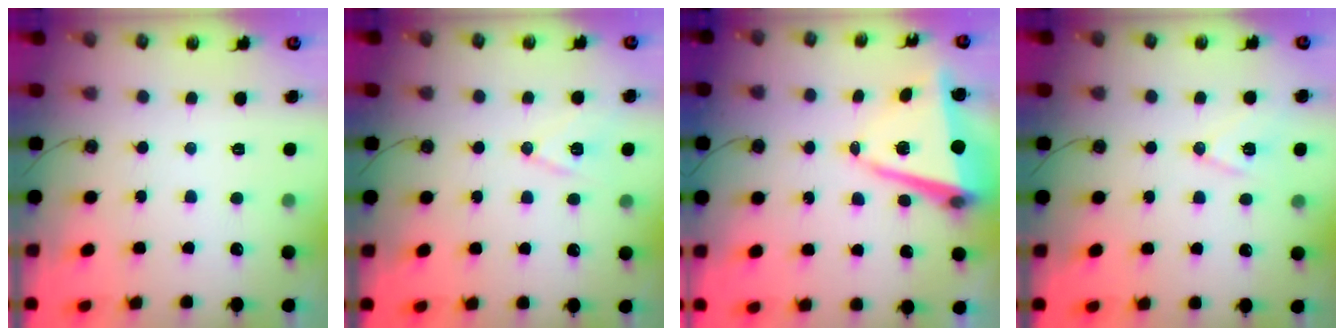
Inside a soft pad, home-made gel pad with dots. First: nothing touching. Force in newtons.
{"total": 10.3, "press": 9.7, "slide": 3.4}
{"total": 9.8, "press": 9.6, "slide": 1.6}
{"total": 10.0, "press": 9.3, "slide": 3.7}